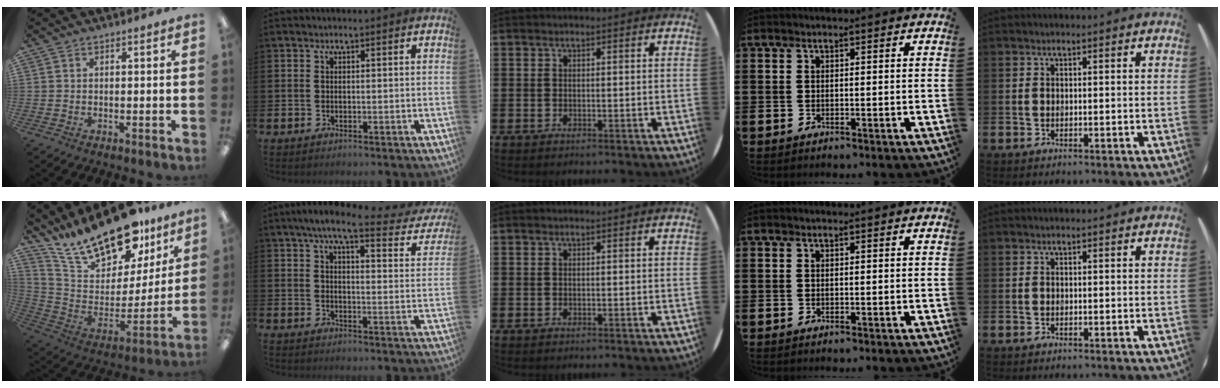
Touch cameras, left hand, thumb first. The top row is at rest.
{"thumb": {"total": 22.8, "force": [18.8, 8.2, 9.8], "torque": [-0.177, -0.133, 0.330]}, "index": {"total": 6.5, "force": [5.0, 1.2, 4.0], "torque": [-0.080, -0.028, 0.077]}}